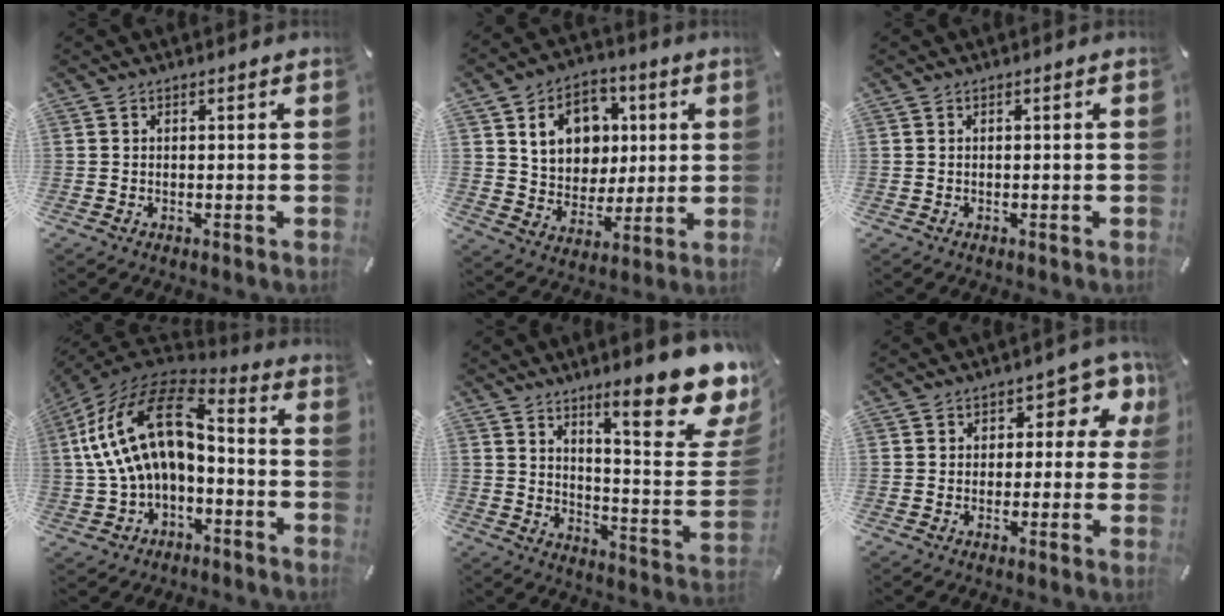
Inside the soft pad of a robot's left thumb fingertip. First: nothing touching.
{"total": 13.7, "force": [4.2, 11.6, 5.9], "torque": [-0.092, -0.005, 0.084]}
{"total": 0.0}
{"total": 19.1, "force": [2.5, 11.5, 15.0], "torque": [-0.322, 0.007, 0.042]}
{"total": 20.5, "force": [13.7, 6.1, 13.9], "torque": [-0.182, -0.108, 0.222]}
{"total": 7.9, "force": [2.7, 5.2, 5.4], "torque": [-0.062, -0.013, 0.040]}